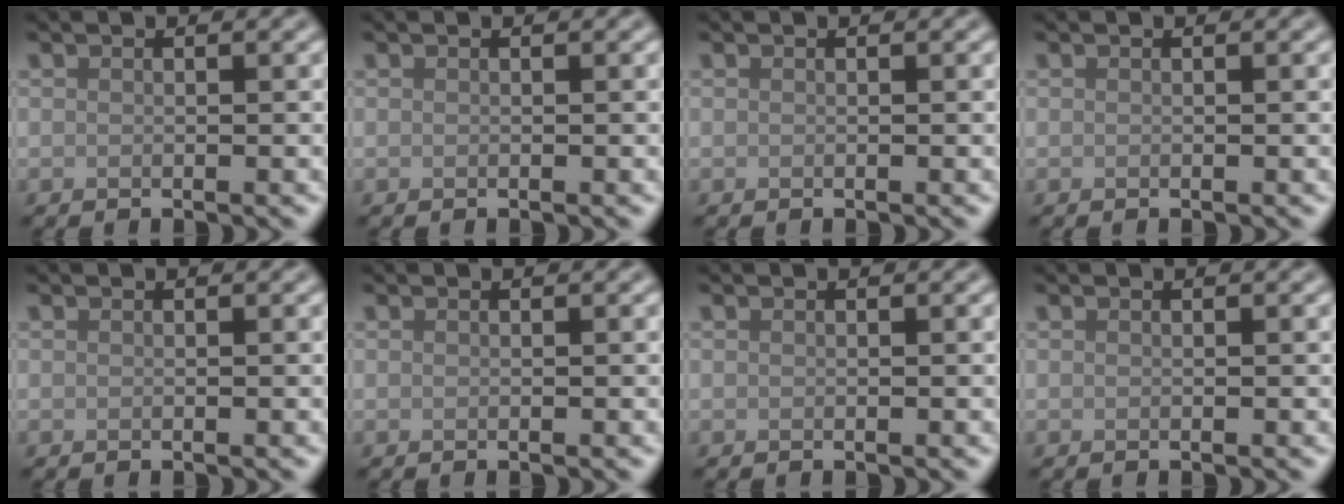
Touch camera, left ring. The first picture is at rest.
{"total": 0.0}
{"total": 0.0}
{"total": 0.0}
{"total": 0.0}
{"total": 0.0}
{"total": 0.0}
{"total": 0.0}